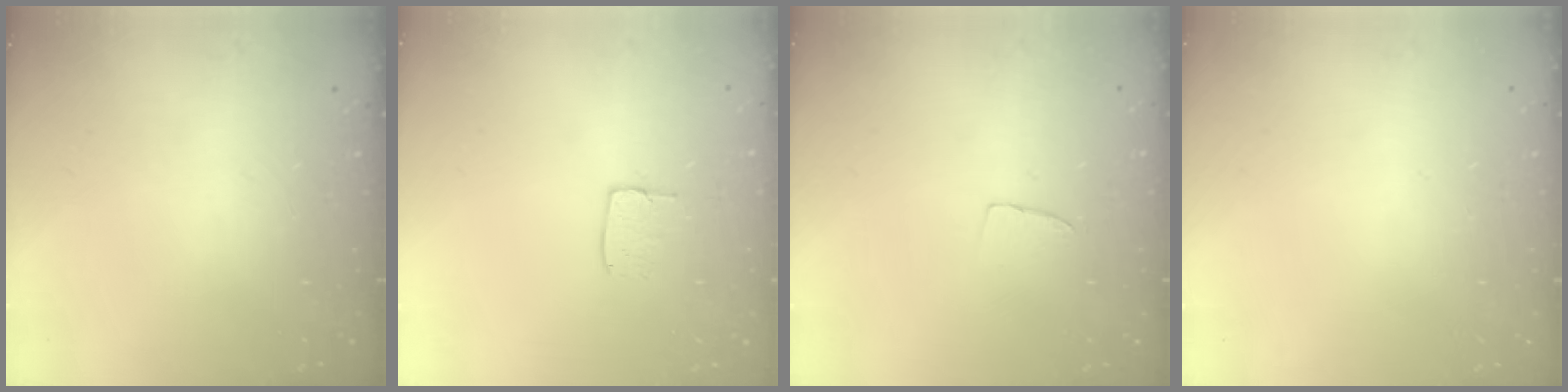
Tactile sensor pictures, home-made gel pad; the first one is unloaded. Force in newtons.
{"total": 5.5, "press": 5.5, "slide": 0.3}
{"total": 3.7, "press": 3.7, "slide": 0.2}
{"total": 0.0}